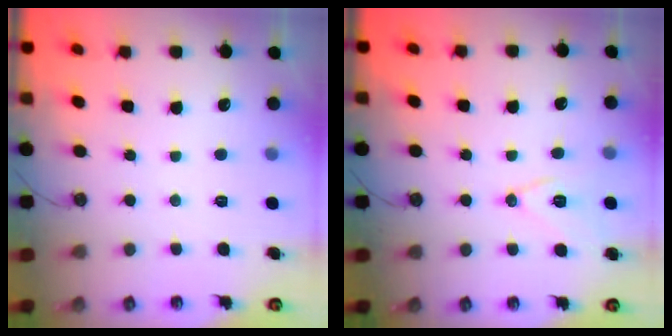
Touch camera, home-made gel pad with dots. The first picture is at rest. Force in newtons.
{"total": 10.8, "press": 10.3, "slide": 3.5}